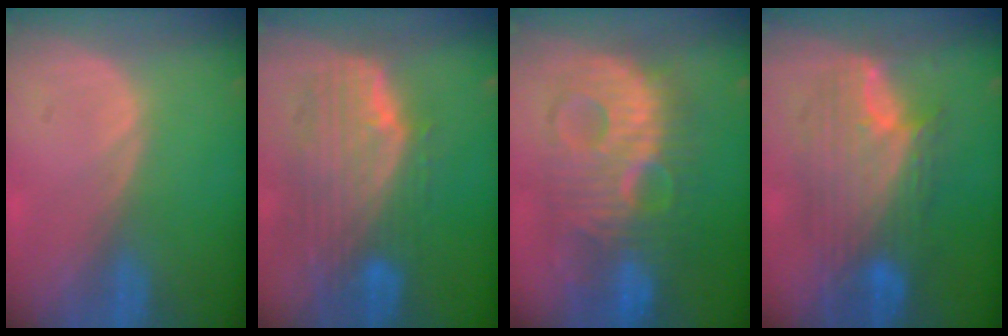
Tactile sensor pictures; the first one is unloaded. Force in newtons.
{"total": 10.0, "press": 8.9, "slide": 4.6}
{"total": 11.4, "press": 11.4, "slide": 0.7}
{"total": 9.8, "press": 9.8, "slide": 0.6}